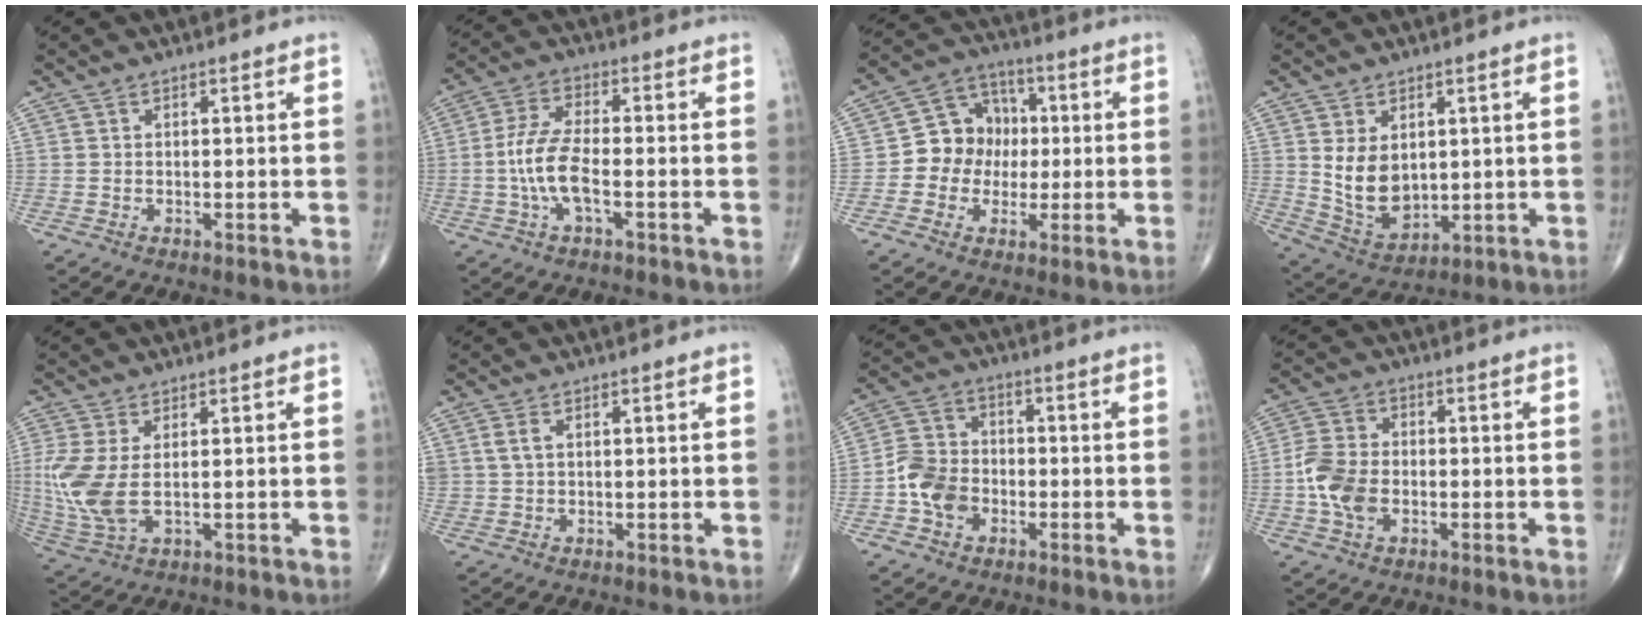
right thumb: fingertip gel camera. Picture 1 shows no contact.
{"total": 8.6, "force": [-1.9, 3.4, 7.7], "torque": [-0.171, 0.020, -0.040]}
{"total": 10.3, "force": [-0.4, 9.1, 4.7], "torque": [-0.033, 0.029, -0.018]}
{"total": 9.1, "force": [1.7, 6.3, 6.4], "torque": [-0.095, -0.020, 0.056]}
{"total": 9.8, "force": [0.6, 4.9, 8.5], "torque": [-0.216, -0.008, 0.026]}
{"total": 2.2, "force": [0.9, 1.2, 1.6], "torque": [-0.035, 0.001, 0.021]}
{"total": 8.2, "force": [-2.5, 6.4, 4.4], "torque": [-0.066, 0.023, -0.053]}
{"total": 8.4, "force": [-1.5, 5.6, 6.0], "torque": [-0.122, 0.011, -0.035]}